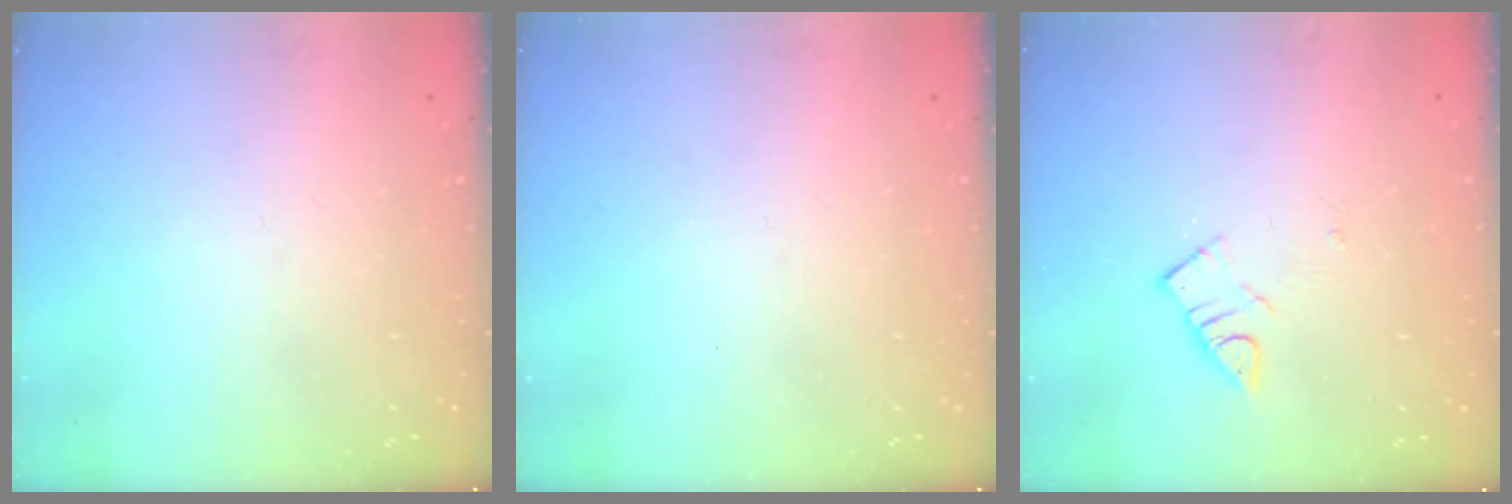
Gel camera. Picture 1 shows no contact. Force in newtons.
{"total": 0.0}
{"total": 3.3, "press": 3.3, "slide": 0.1}